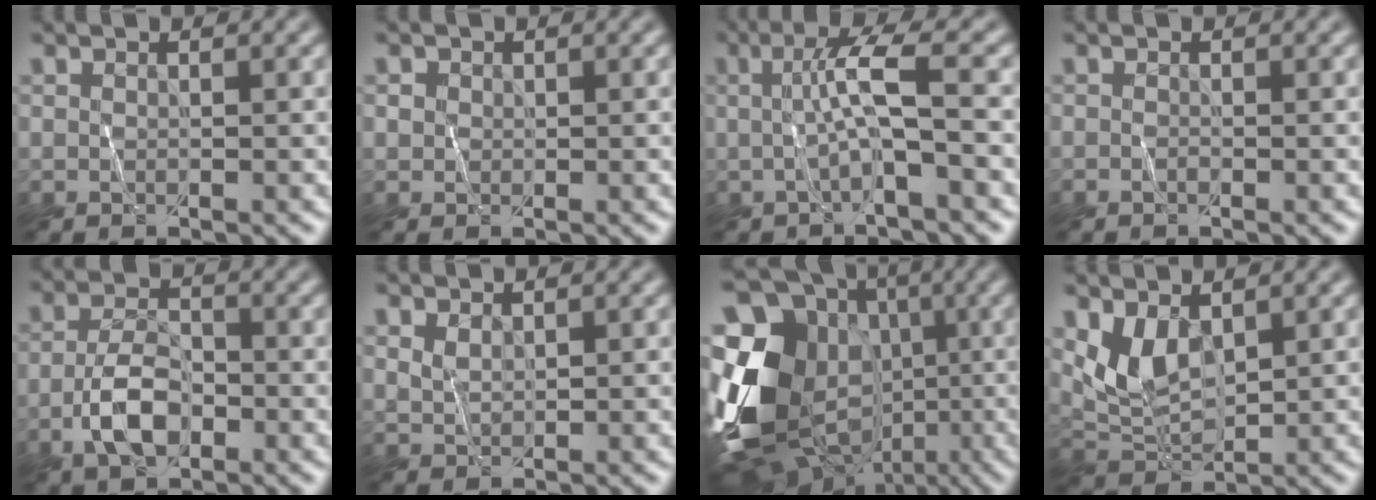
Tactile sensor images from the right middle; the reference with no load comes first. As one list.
[{"total": 0.7, "force": [-0.1, 0.6, -0.3], "torque": [0.009, 0.003, 0.008]}, {"total": 3.6, "force": [-0.3, 0.4, 3.6], "torque": [-0.068, 0.010, -0.001]}, {"total": 0.5, "force": [-0.5, -0.1, -0.1], "torque": [0.002, 0.003, -0.004]}, {"total": 4.2, "force": [-2.1, 2.1, 3.0], "torque": [-0.054, 0.008, -0.039]}, {"total": 0.8, "force": [0.5, 0.6, 0.3], "torque": [-0.010, 0.004, 0.024]}, {"total": 18.2, "force": [-2.2, 14.9, 10.1], "torque": [-0.218, 0.001, -0.018]}, {"total": 3.6, "force": [1.3, 2.2, 2.6], "torque": [-0.060, -0.004, 0.042]}]